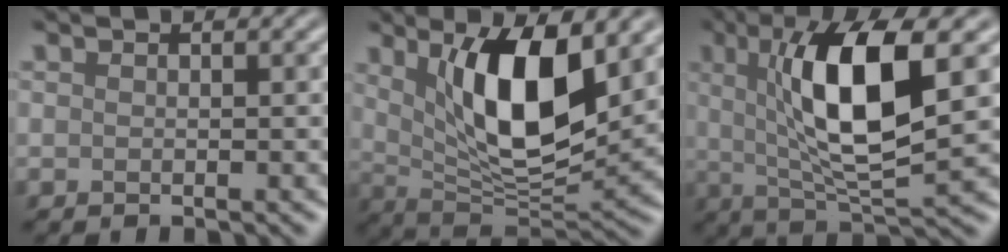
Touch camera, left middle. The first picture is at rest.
{"total": 9.4, "force": [3.2, 3.3, 8.2], "torque": [-0.140, -0.020, 0.058]}
{"total": 9.7, "force": [2.0, 2.6, 9.1], "torque": [-0.151, -0.004, 0.040]}